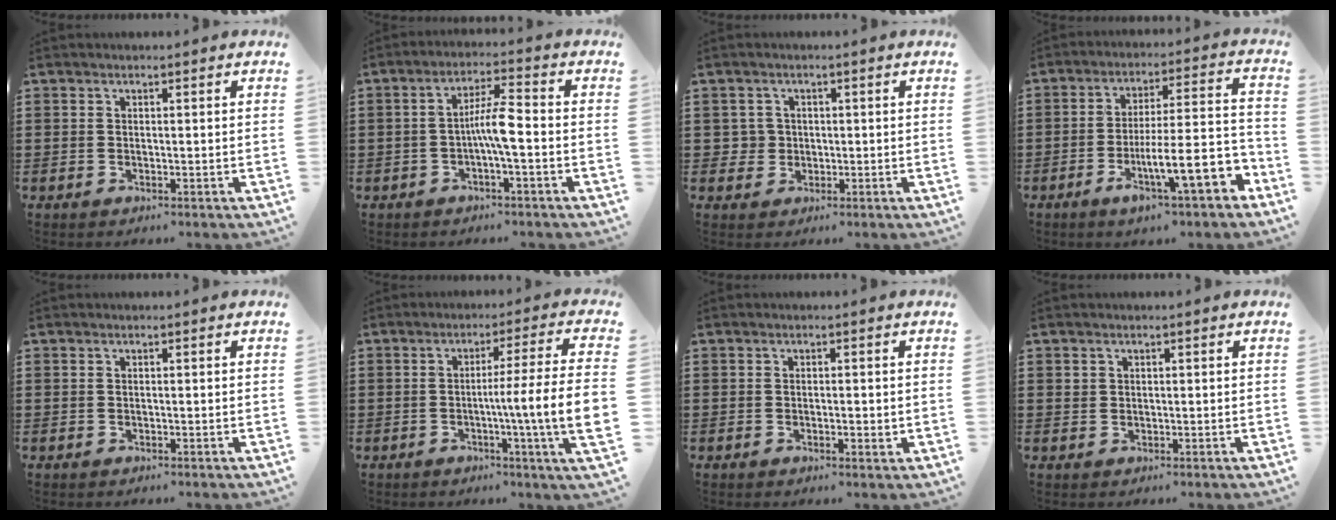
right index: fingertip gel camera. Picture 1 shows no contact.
{"total": 5.5, "force": [-1.1, 0.7, 5.3], "torque": [-0.104, 0.002, -0.027]}
{"total": 2.5, "force": [-0.1, 2.5, 0.5], "torque": [-0.021, 0.009, -0.006]}
{"total": 12.7, "force": [-5.0, 2.4, 11.3], "torque": [-0.176, -0.010, -0.088]}
{"total": 0.0}
{"total": 9.2, "force": [-1.2, -0.8, 9.0], "torque": [-0.146, -0.021, -0.031]}
{"total": 1.5, "force": [-0.3, 0.4, 1.4], "torque": [-0.025, -0.003, -0.004]}
{"total": 0.9, "force": [0.4, 0.8, 0.1], "torque": [-0.003, 0.003, 0.009]}